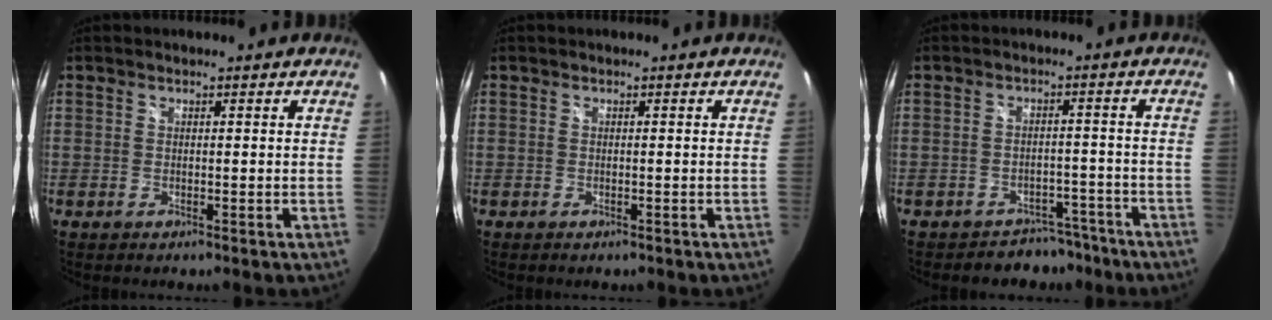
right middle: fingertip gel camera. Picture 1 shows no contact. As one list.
[{"total": 0.5, "force": [-0.1, -0.5, 0.0], "torque": [0.002, -0.004, -0.005]}, {"total": 5.6, "force": [-4.9, 2.9, -0.1], "torque": [0.008, 0.021, -0.065]}]